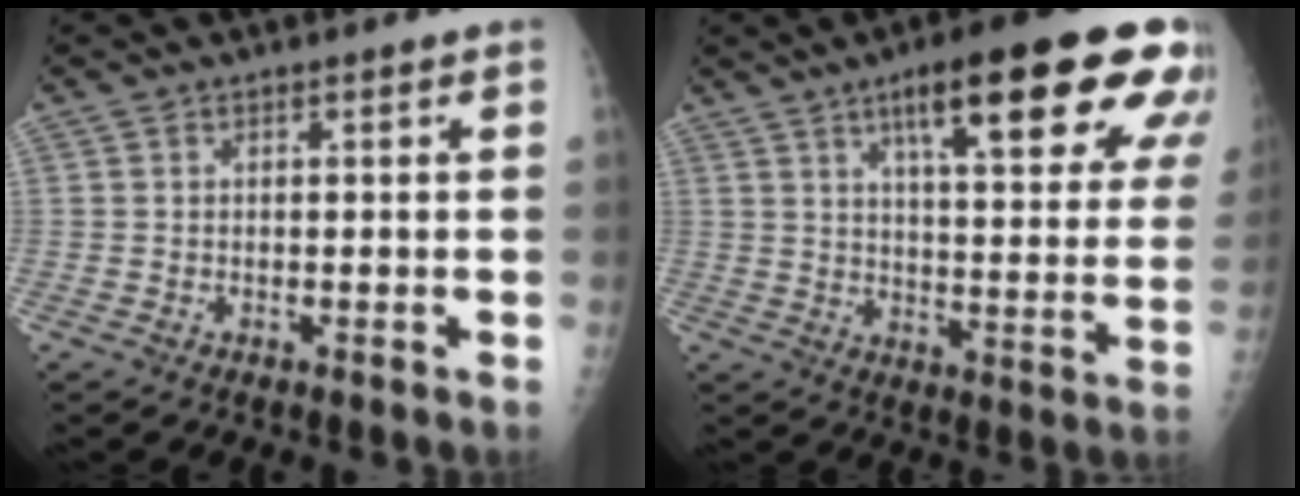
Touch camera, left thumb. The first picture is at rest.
{"total": 23.2, "force": [12.5, 5.6, 18.7], "torque": [-0.232, -0.031, 0.175]}